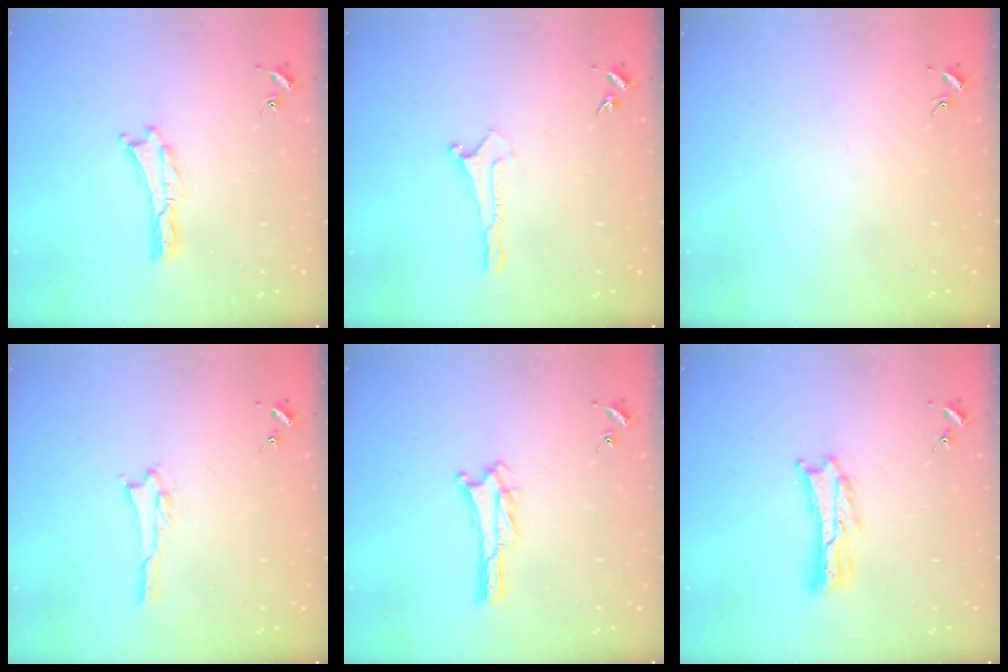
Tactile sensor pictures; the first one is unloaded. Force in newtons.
{"total": 0.0}
{"total": 0.0}
{"total": 1.0, "press": 1.0, "slide": 0.2}
{"total": 1.3, "press": 1.3, "slide": 0.4}
{"total": 2.4, "press": 2.4, "slide": 0.3}